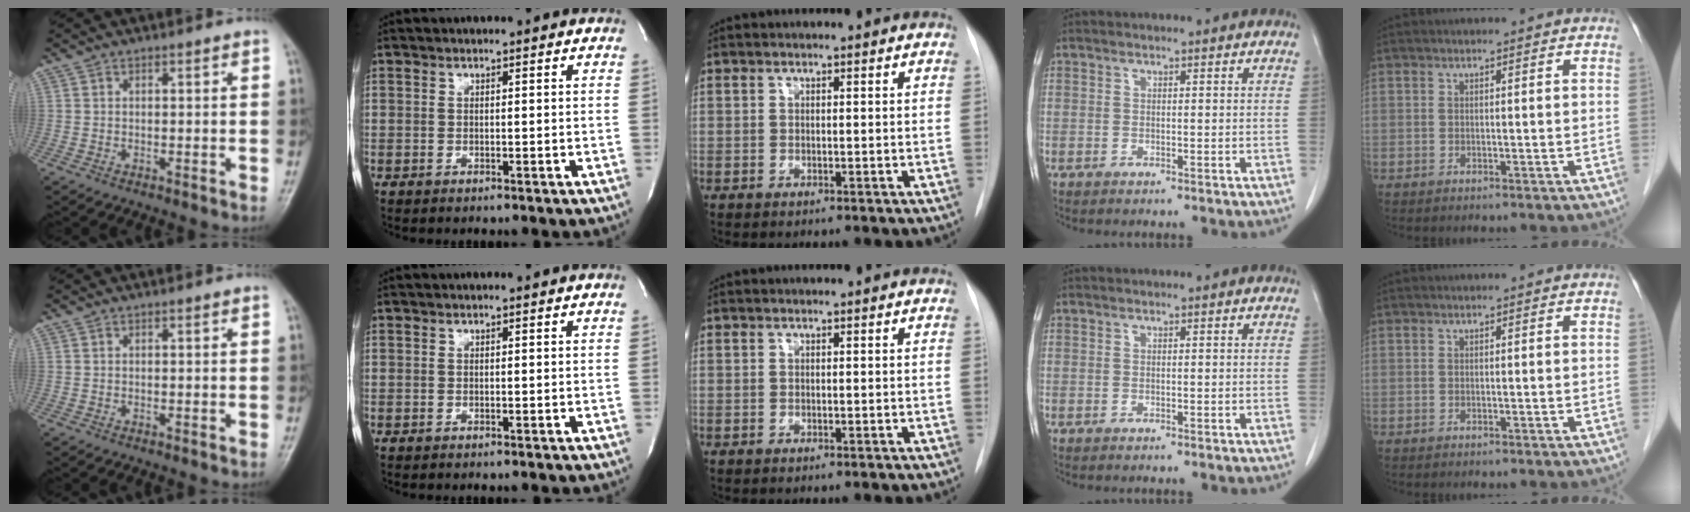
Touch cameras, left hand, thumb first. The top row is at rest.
{}